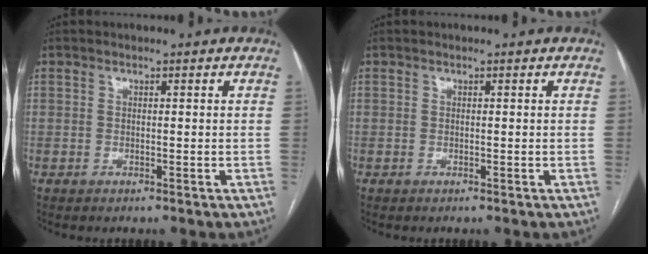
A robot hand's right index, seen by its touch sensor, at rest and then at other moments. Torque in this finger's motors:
{"motor_torque": [0.02, 0.00, 0.00, 0.00]}